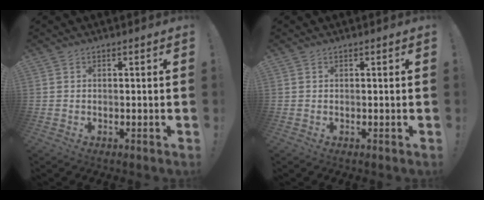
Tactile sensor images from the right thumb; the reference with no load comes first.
{"total": 0.0}